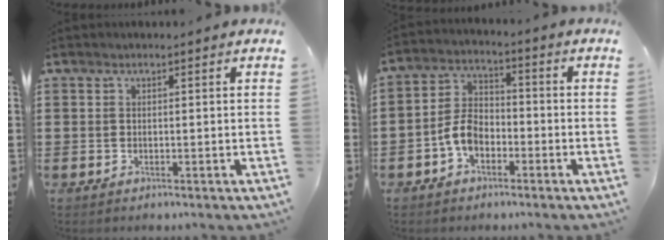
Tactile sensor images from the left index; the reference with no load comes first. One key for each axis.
{"total": 5.7, "fx": -2.7, "fy": 3.6, "fz": 3.5, "tx": -0.091, "ty": 0.006, "tz": -0.059}